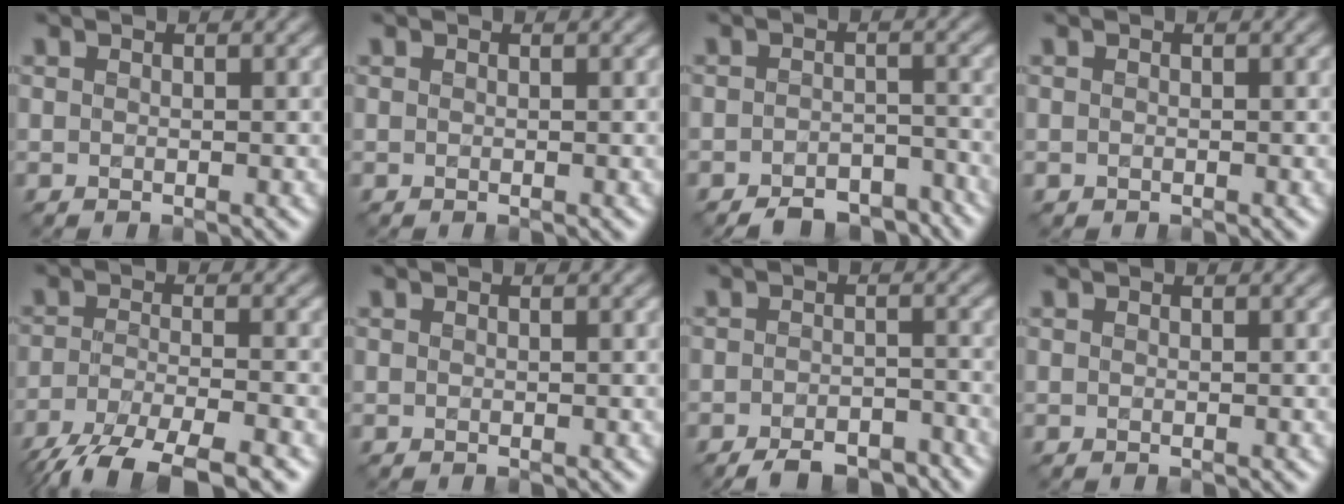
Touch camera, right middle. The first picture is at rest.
{"total": 0.0}
{"total": 5.1, "force": [-4.2, 2.1, 2.0], "torque": [-0.023, -0.005, -0.059]}
{"total": 0.0}
{"total": 7.7, "force": [-5.7, 1.8, 4.8], "torque": [-0.086, -0.012, -0.104]}
{"total": 0.0}
{"total": 5.4, "force": [-4.3, 1.9, 2.7], "torque": [-0.036, -0.003, -0.066]}
{"total": 0.0}